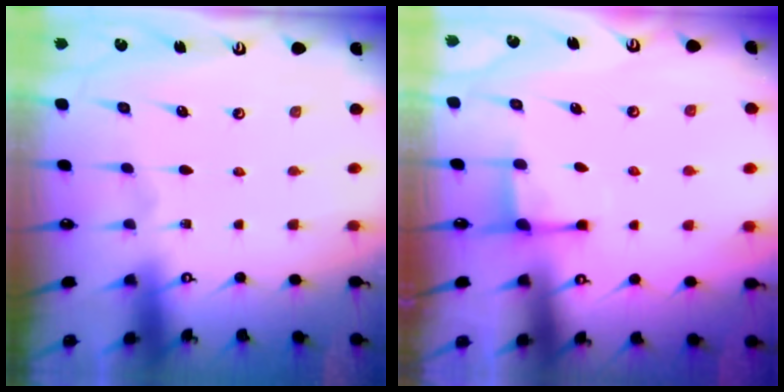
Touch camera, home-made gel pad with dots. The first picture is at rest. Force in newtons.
{"total": 2.3, "press": 2.2, "slide": 0.6}